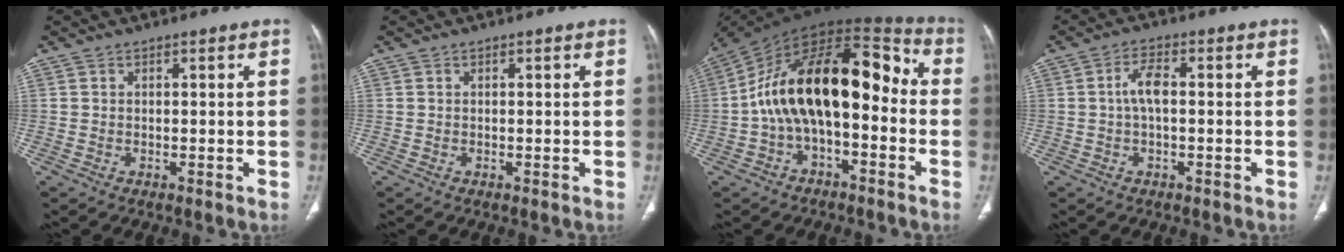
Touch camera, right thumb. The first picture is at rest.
{"total": 0.0}
{"total": 21.1, "force": [-1.8, 11.3, 17.8], "torque": [-0.269, 0.077, -0.038]}
{"total": 4.0, "force": [0.1, 1.7, 3.6], "torque": [-0.077, 0.010, -0.002]}